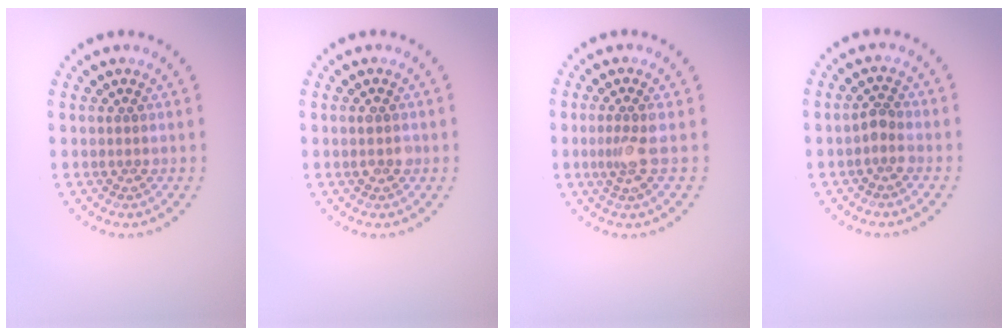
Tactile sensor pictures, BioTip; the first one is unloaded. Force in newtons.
{"total": 1.2, "press": 1.2, "slide": 0.1}
{"total": 2.1, "press": 1.7, "slide": 1.2}
{"total": 1.3, "press": 1.1, "slide": 0.7}